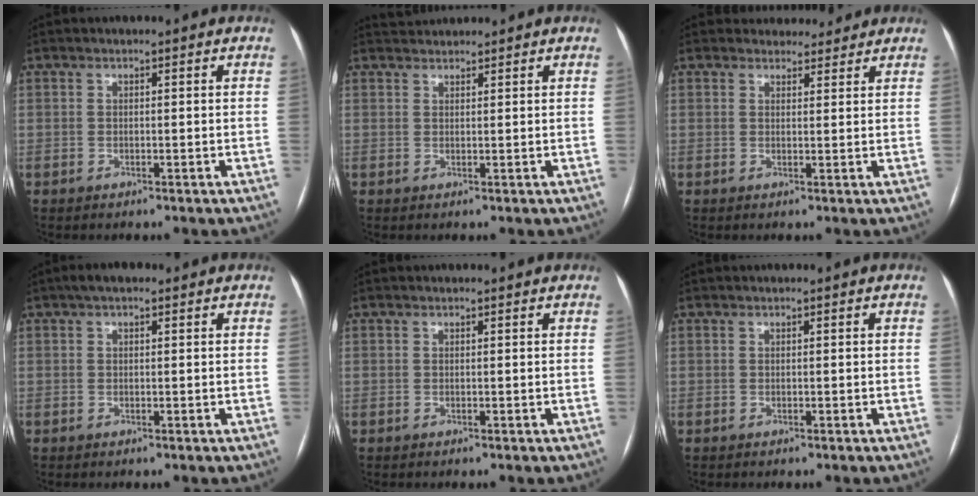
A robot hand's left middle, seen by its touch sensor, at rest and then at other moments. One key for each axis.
{"total": 2.0, "fx": 2.0, "fy": 0.3, "fz": -0.2, "tx": -0.005, "ty": 0.020, "tz": 0.039}
{"total": 4.4, "fx": 4.0, "fy": 1.8, "fz": 0.0, "tx": 0.008, "ty": 0.006, "tz": 0.046}
{"total": 2.8, "fx": 1.7, "fy": 1.2, "fz": 1.9, "tx": -0.038, "ty": 0.024, "tz": 0.026}
{"total": 0.8, "fx": 0.8, "fy": 0.2, "fz": 0.0, "tx": -0.009, "ty": 0.007, "tz": 0.007}
{"total": 0.0}